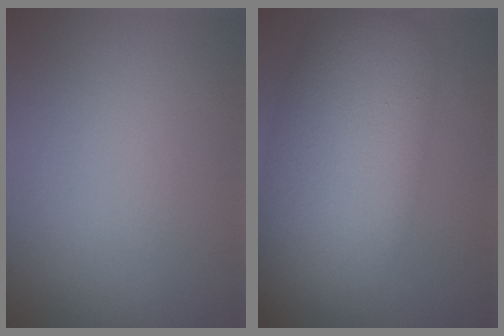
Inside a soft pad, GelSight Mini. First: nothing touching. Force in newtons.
{"total": 11.2, "press": 11.2, "slide": 0.6}